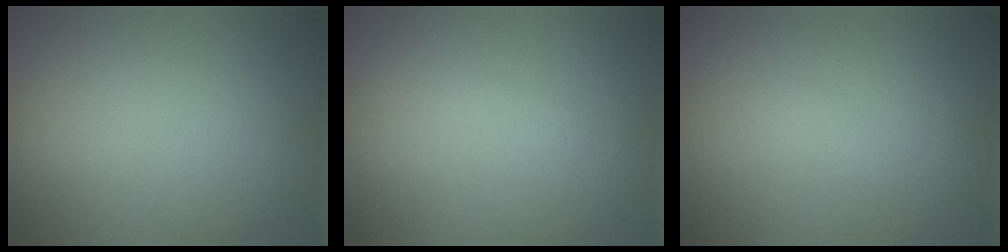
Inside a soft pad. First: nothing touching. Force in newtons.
{"total": 0.5, "press": 0.5, "slide": 0.0}
{"total": 0.7, "press": 0.7, "slide": 0.1}